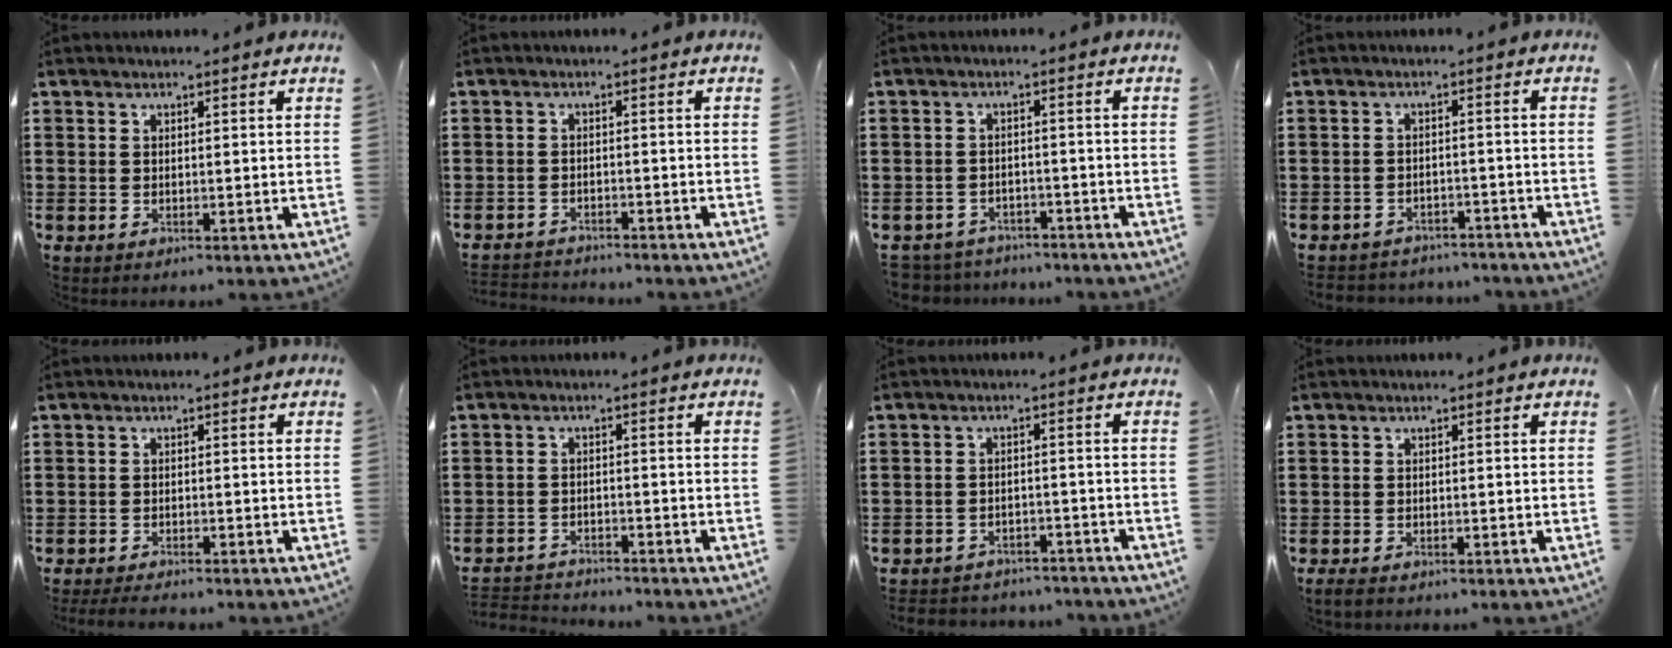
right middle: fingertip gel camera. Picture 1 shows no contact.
{"total": 2.2, "force": [-2.2, 0.3, -0.2], "torque": [-0.004, 0.001, -0.049]}
{"total": 3.2, "force": [-3.1, 0.7, -0.3], "torque": [-0.004, 0.001, -0.070]}
{"total": 2.9, "force": [-2.8, 0.6, -0.2], "torque": [-0.004, 0.000, -0.063]}
{"total": 2.1, "force": [-2.0, 0.3, 0.4], "torque": [-0.010, 0.000, -0.042]}
{"total": 2.6, "force": [-2.5, 0.5, -0.2], "torque": [-0.006, 0.000, -0.056]}
{"total": 3.1, "force": [-3.0, 0.6, -0.2], "torque": [-0.005, -0.001, -0.066]}
{"total": 1.1, "force": [-0.9, 0.5, 0.4], "torque": [-0.010, 0.001, -0.019]}